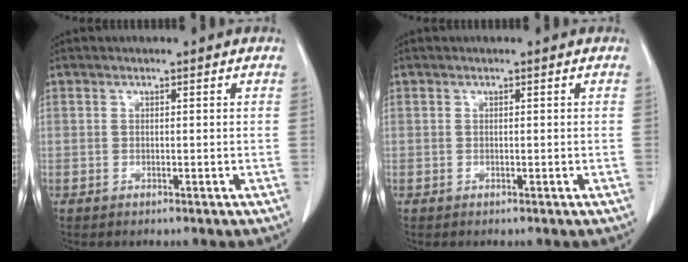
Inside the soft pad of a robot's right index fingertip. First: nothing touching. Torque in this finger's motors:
{"motor_torque": [-0.01, 0.00, 0.00, 0.00]}